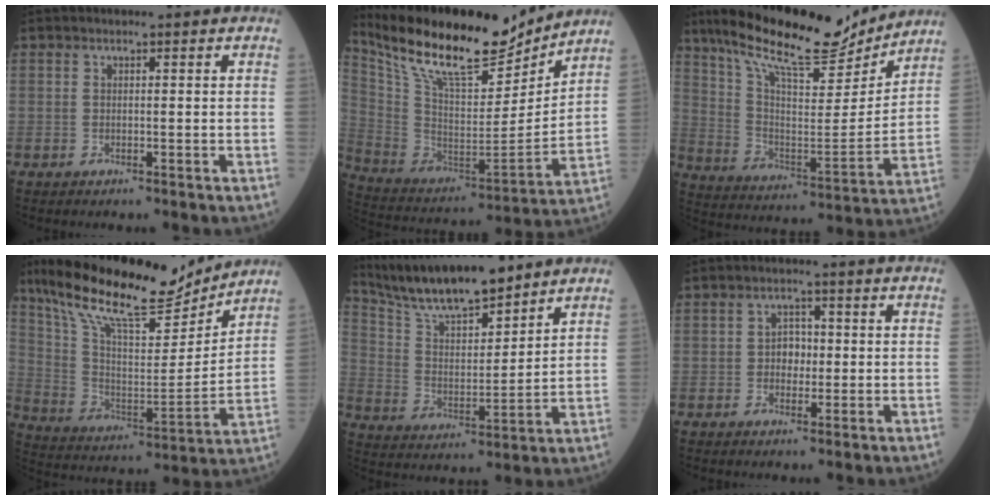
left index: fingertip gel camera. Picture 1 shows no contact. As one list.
[{"total": 20.8, "force": [17.5, 4.6, 10.2], "torque": [-0.199, -0.006, 0.309]}, {"total": 20.3, "force": [17.2, 3.7, 10.1], "torque": [-0.181, -0.006, 0.285]}, {"total": 20.2, "force": [16.9, 3.9, 10.5], "torque": [-0.193, -0.002, 0.294]}, {"total": 14.8, "force": [13.0, 2.1, 6.6], "torque": [-0.128, 0.005, 0.240]}, {"total": 3.0, "force": [-0.2, 2.2, 2.1], "torque": [-0.031, 0.009, -0.004]}]